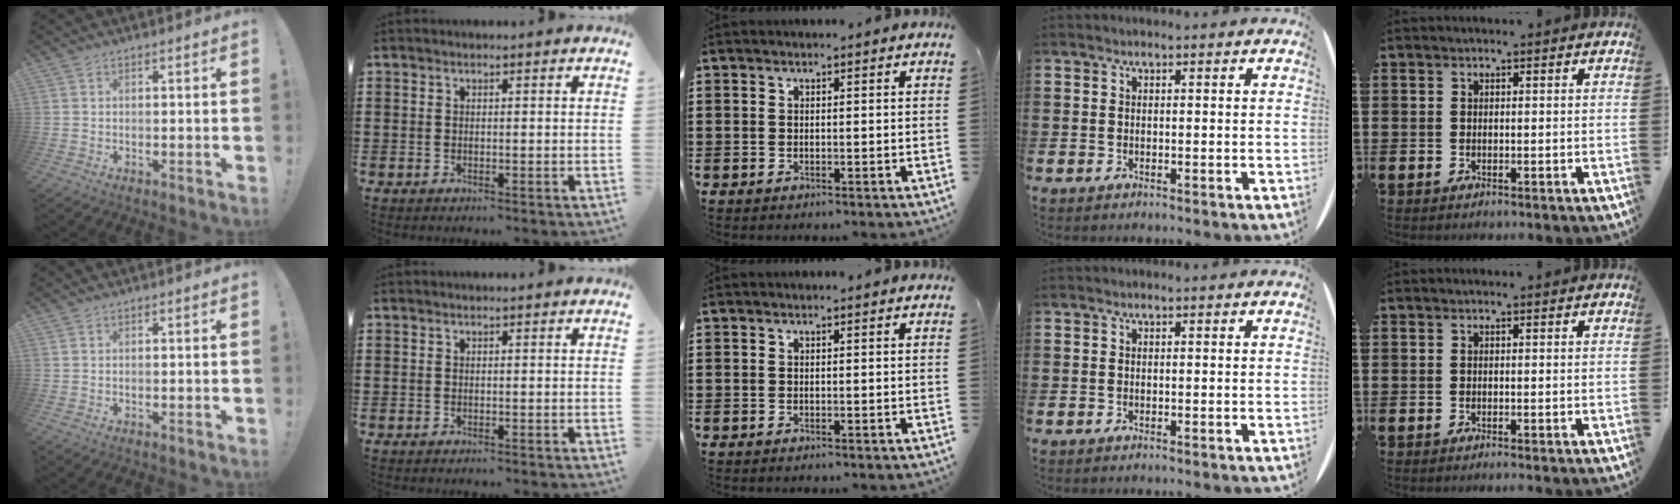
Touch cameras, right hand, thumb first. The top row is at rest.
{}